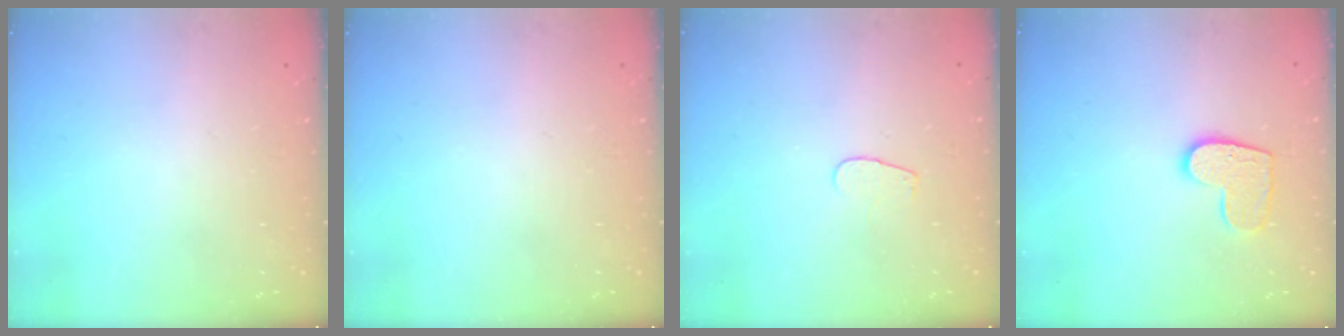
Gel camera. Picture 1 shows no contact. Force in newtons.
{"total": 0.0}
{"total": 3.2, "press": 3.2, "slide": 0.3}
{"total": 9.8, "press": 9.8, "slide": 0.3}